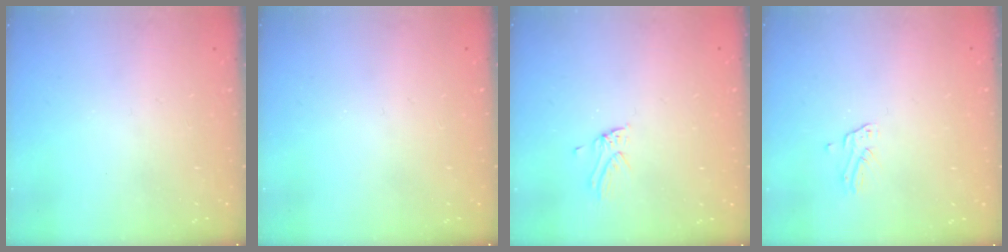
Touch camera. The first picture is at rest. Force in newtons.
{"total": 0.0}
{"total": 1.7, "press": 1.7, "slide": 0.1}
{"total": 1.4, "press": 1.4, "slide": 0.1}